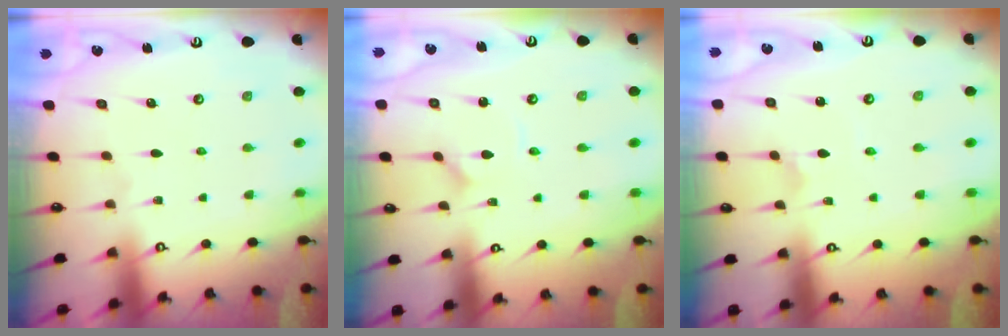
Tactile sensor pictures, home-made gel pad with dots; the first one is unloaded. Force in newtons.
{"total": 0.8, "press": 0.8, "slide": 0.1}
{"total": 1.8, "press": 1.7, "slide": 0.4}